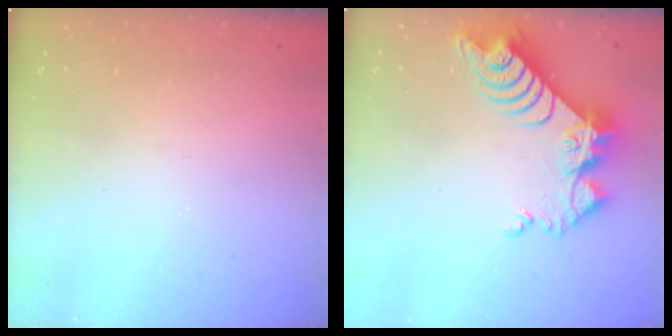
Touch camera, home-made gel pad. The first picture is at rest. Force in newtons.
{"total": 11.3, "press": 11.2, "slide": 0.8}